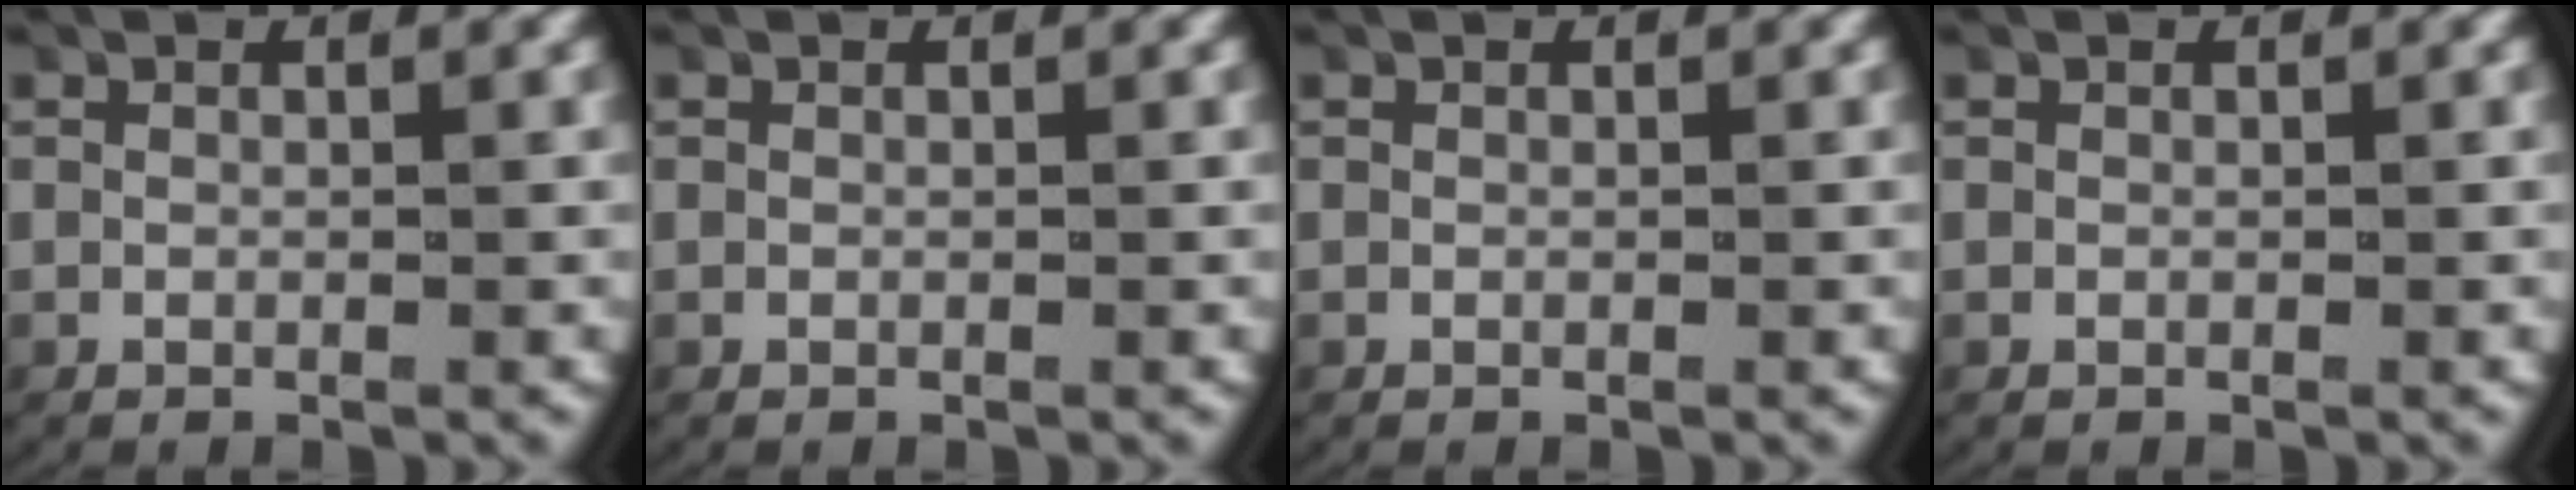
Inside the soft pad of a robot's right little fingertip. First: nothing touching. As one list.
[{"total": 0.0}, {"total": 0.0}, {"total": 0.0}]